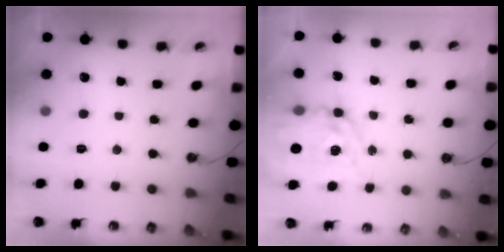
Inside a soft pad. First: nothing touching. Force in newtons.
{"total": 13.3, "press": 13.2, "slide": 1.4}